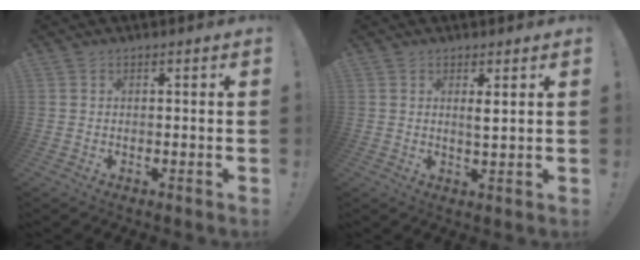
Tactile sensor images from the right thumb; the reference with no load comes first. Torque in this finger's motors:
{"motor_torque": [-0.33, 0.28, 0.03, 0.11, 0.04]}